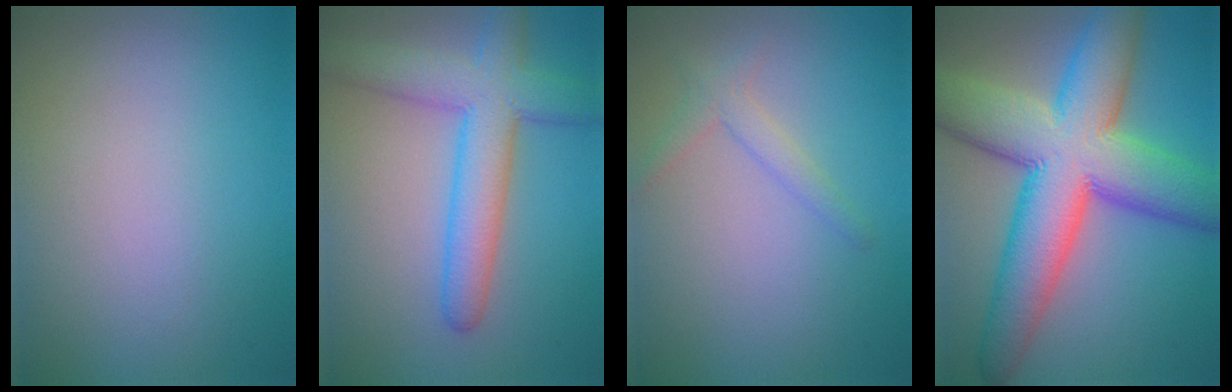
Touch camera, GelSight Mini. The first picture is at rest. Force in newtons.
{"total": 6.4, "press": 6.4, "slide": 0.2}
{"total": 1.7, "press": 1.7, "slide": 0.1}
{"total": 13.5, "press": 13.5, "slide": 0.3}